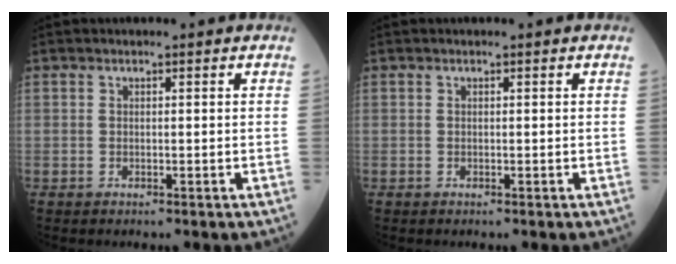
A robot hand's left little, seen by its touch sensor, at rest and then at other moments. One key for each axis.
{"total": 0.0}